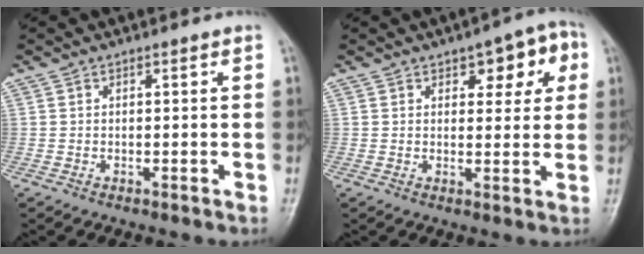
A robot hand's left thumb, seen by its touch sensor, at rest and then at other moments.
{"total": 8.3, "force": [3.5, 4.3, 6.2], "torque": [-0.034, -0.003, 0.037]}